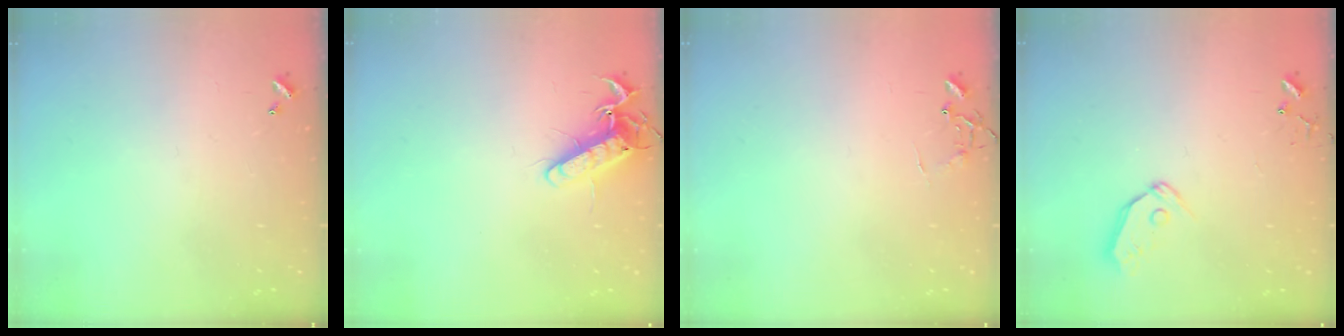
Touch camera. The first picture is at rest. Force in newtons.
{"total": 13.6, "press": 13.6, "slide": 1.4}
{"total": 6.4, "press": 6.4, "slide": 0.4}
{"total": 7.3, "press": 7.2, "slide": 0.8}